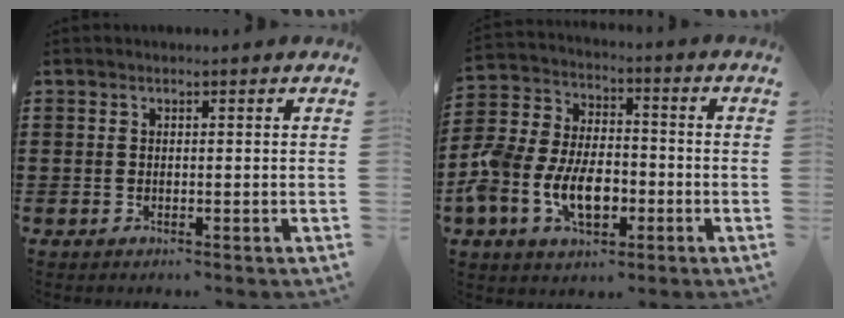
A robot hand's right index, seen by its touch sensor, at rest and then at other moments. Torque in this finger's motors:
{"motor_torque": [2.14, 0.00, 1.05, 0.21]}